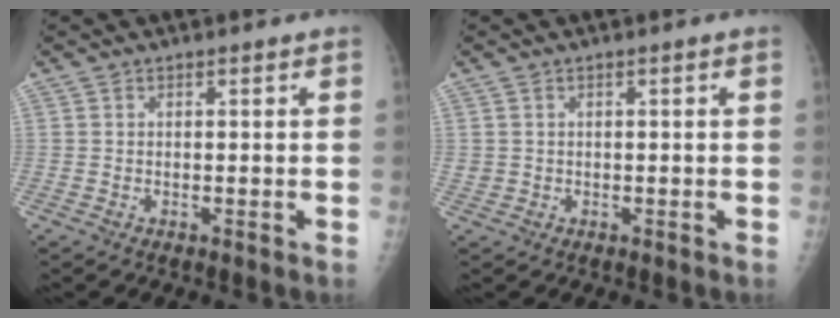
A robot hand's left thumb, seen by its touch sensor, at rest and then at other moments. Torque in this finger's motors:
{"motor_torque": [-0.02, 0.25, 0.15, 0.07, 0.00]}